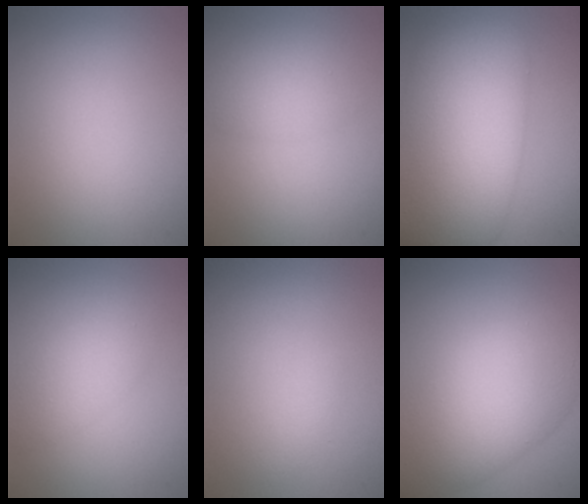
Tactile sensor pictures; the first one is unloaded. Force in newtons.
{"total": 2.1, "press": 2.1, "slide": 0.1}
{"total": 13.6, "press": 13.6, "slide": 0.7}
{"total": 3.0, "press": 3.0, "slide": 0.1}
{"total": 0.7, "press": 0.7, "slide": 0.0}
{"total": 9.3, "press": 9.3, "slide": 0.4}